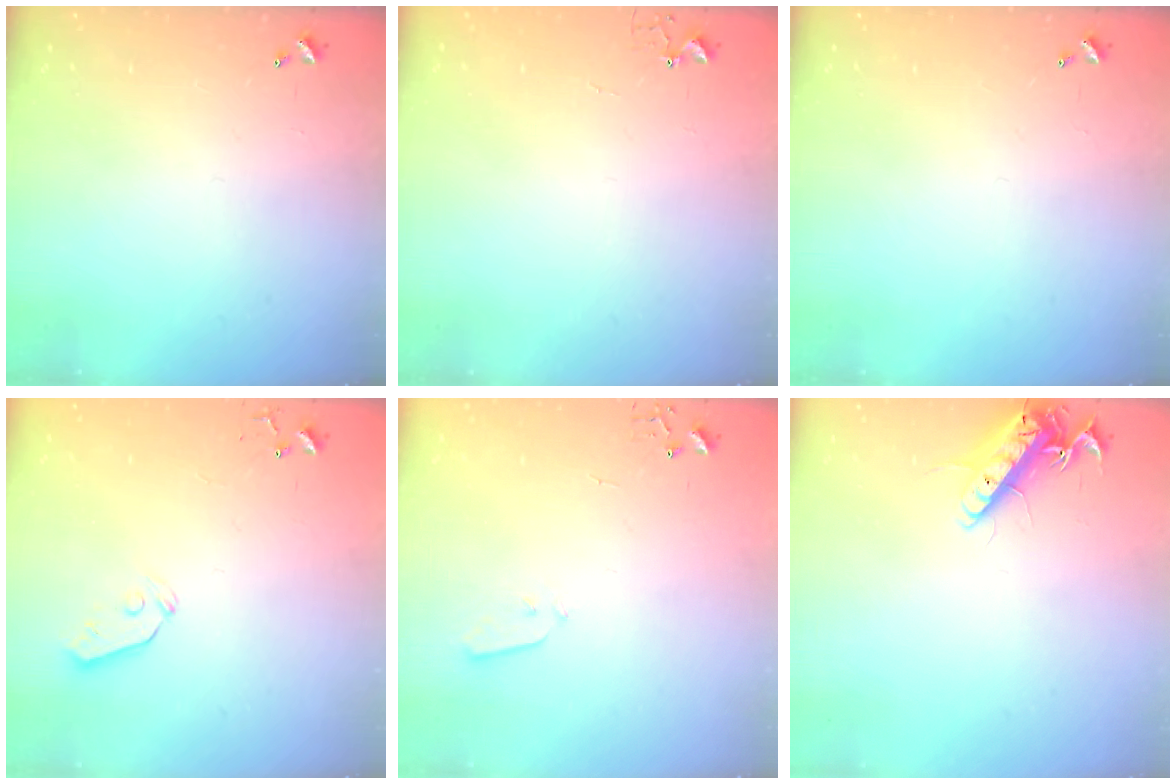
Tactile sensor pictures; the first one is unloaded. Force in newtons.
{"total": 3.8, "press": 3.8, "slide": 0.3}
{"total": 0.0}
{"total": 3.8, "press": 3.8, "slide": 0.3}
{"total": 3.0, "press": 2.9, "slide": 0.7}
{"total": 14.2, "press": 14.2, "slide": 1.4}